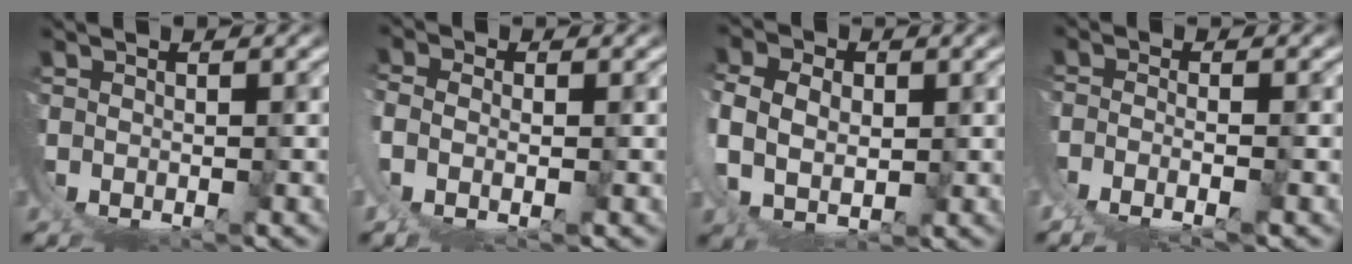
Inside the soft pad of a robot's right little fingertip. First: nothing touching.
{"total": 2.9, "force": [1.4, 1.0, 2.4], "torque": [-0.072, -0.010, 0.030]}
{"total": 5.4, "force": [2.6, 3.0, 3.6], "torque": [-0.087, -0.012, 0.055]}
{"total": 3.0, "force": [-0.6, 1.0, 2.8], "torque": [-0.062, -0.018, 0.000]}